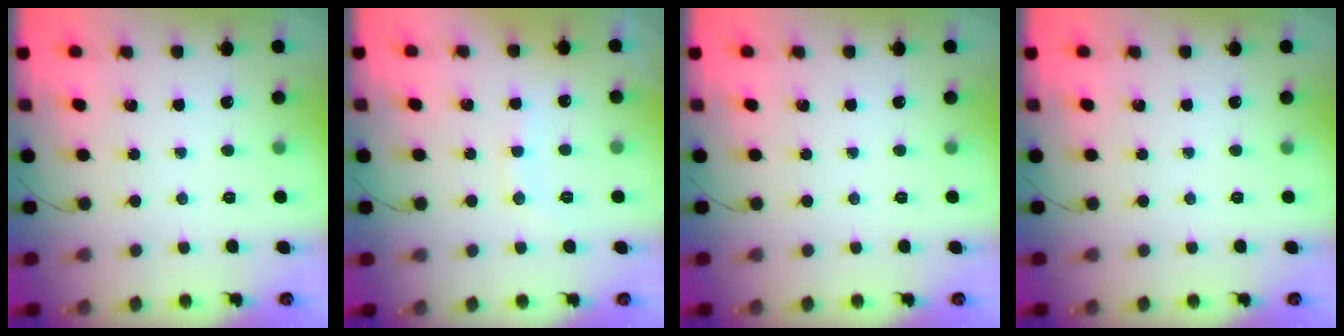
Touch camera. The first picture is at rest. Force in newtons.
{"total": 7.1, "press": 7.0, "slide": 1.3}
{"total": 0.0}
{"total": 0.0}